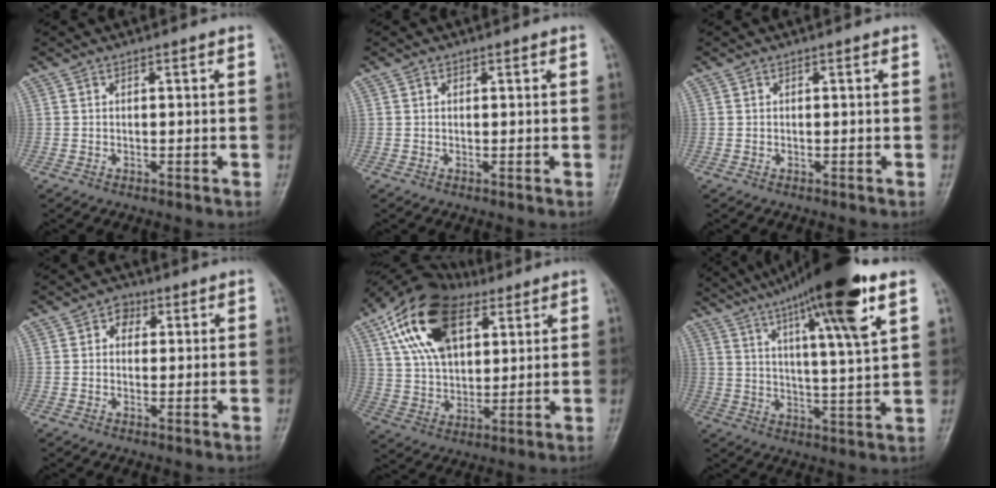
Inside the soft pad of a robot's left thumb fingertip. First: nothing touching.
{"total": 0.8, "force": [0.3, 0.7, 0.4], "torque": [-0.003, 0.001, 0.004]}
{"total": 0.0}
{"total": 3.7, "force": [1.2, 3.0, 1.7], "torque": [-0.001, 0.003, 0.011]}
{"total": 19.5, "force": [8.9, 11.2, 13.2], "torque": [-0.220, -0.006, 0.157]}
{"total": 20.1, "force": [12.0, 2.2, 16.0], "torque": [-0.245, -0.036, 0.190]}